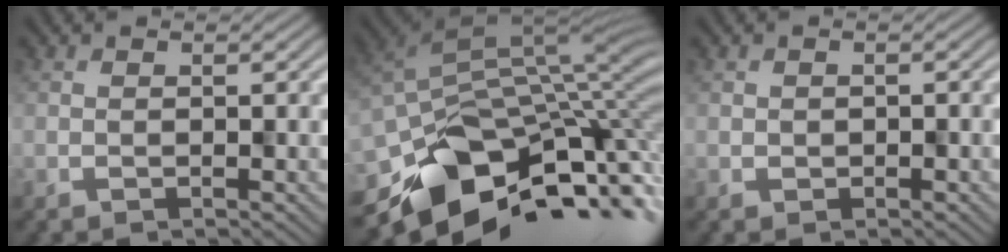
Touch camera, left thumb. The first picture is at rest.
{"total": 12.3, "force": [-5.3, 7.9, 7.9], "torque": [-0.144, -0.029, -0.085]}
{"total": 1.3, "force": [-0.4, 1.2, 0.2], "torque": [0.004, -0.005, -0.003]}